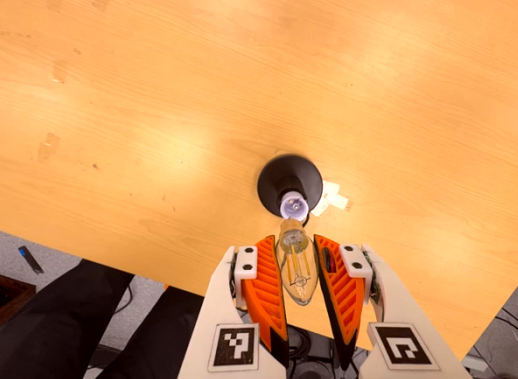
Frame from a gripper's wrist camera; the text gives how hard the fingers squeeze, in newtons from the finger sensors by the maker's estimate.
{"total": 13.0, "left": 14.5, "right": 11.5}